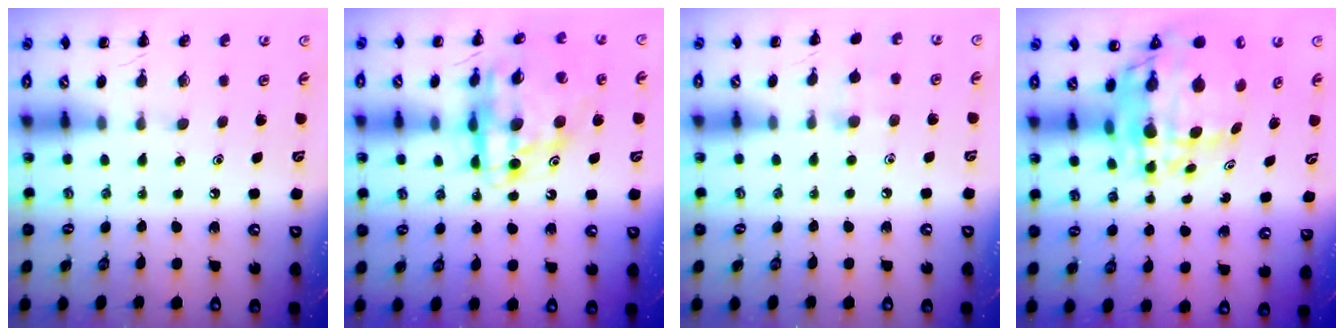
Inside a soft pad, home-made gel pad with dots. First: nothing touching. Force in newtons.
{"total": 15.6, "press": 15.1, "slide": 4.0}
{"total": 6.1, "press": 5.8, "slide": 1.9}
{"total": 12.0, "press": 11.4, "slide": 3.8}